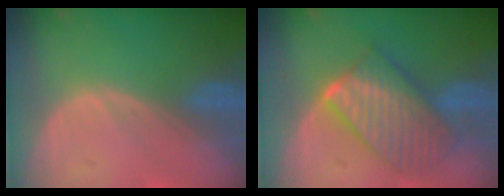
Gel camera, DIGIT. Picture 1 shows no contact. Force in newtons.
{"total": 10.1, "press": 10.1, "slide": 0.7}